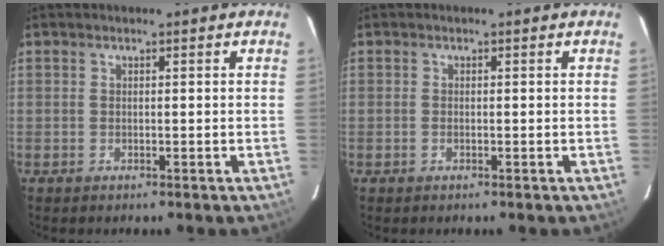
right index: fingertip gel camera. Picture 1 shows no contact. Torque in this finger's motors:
{"motor_torque": [-0.09, -0.01, -0.03, 0.00]}